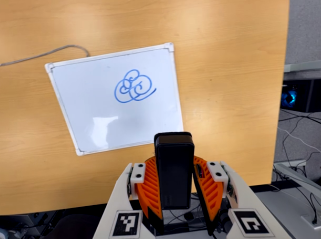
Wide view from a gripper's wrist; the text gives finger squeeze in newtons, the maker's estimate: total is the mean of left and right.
{"total": 9.1, "left": 7.4, "right": 10.8}